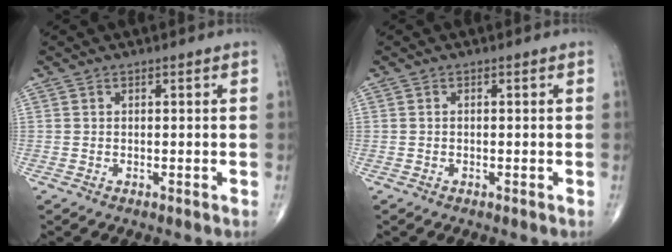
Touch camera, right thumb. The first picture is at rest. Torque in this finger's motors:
{"motor_torque": [-0.25, 0.01, 0.02, 0.12, 0.02]}